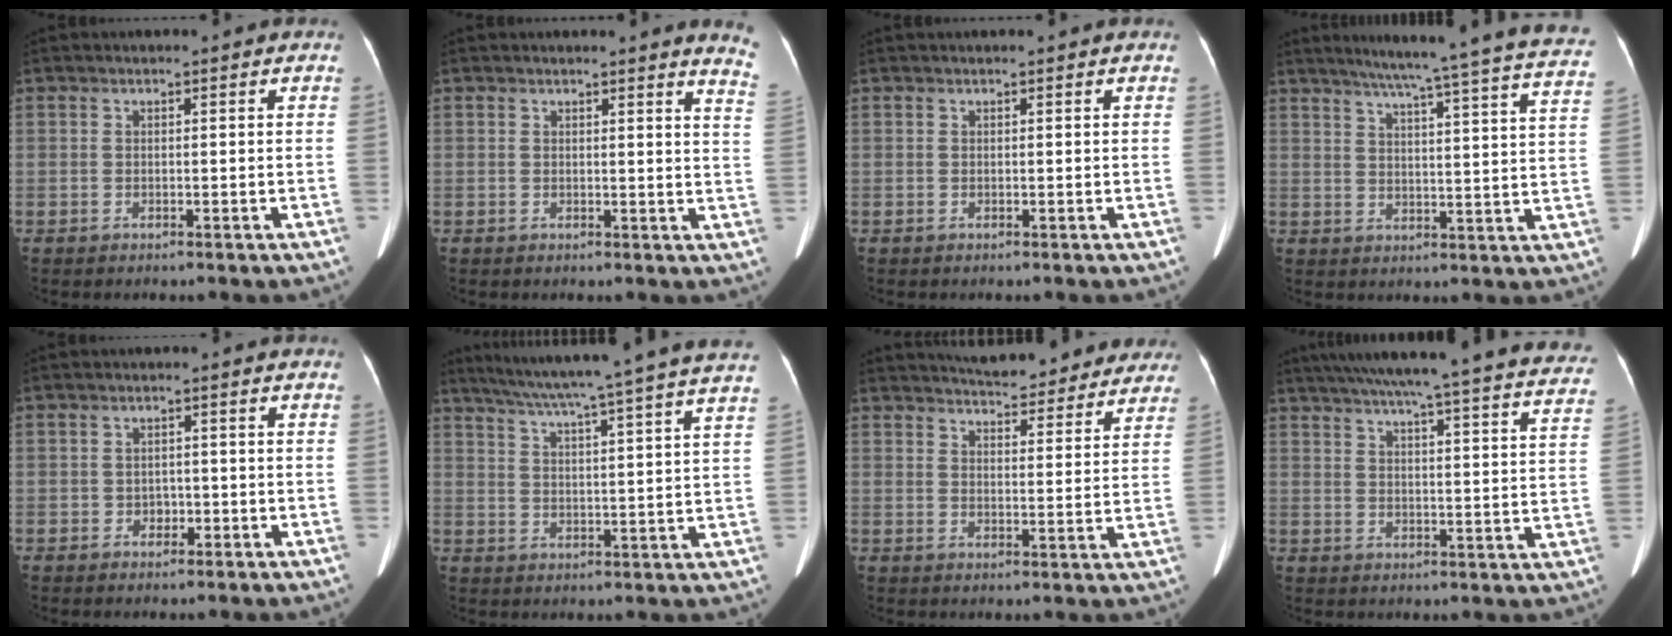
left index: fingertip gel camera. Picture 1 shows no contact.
{"total": 6.5, "force": [6.1, -0.4, 2.0], "torque": [-0.018, -0.049, 0.034]}
{"total": 0.8, "force": [0.8, -0.1, 0.3], "torque": [-0.004, 0.017, 0.016]}
{"total": 26.0, "force": [22.9, -0.8, 12.2], "torque": [-0.182, -0.053, 0.272]}
{"total": 1.8, "force": [-0.8, 1.4, 0.8], "torque": [-0.009, 0.005, -0.010]}
{"total": 22.4, "force": [19.2, -1.9, 11.2], "torque": [-0.190, -0.017, 0.252]}
{"total": 16.4, "force": [15.0, 3.8, 5.5], "torque": [-0.063, 0.003, 0.182]}
{"total": 35.1, "force": [31.8, 2.6, 14.6], "torque": [-0.206, -0.062, 0.384]}